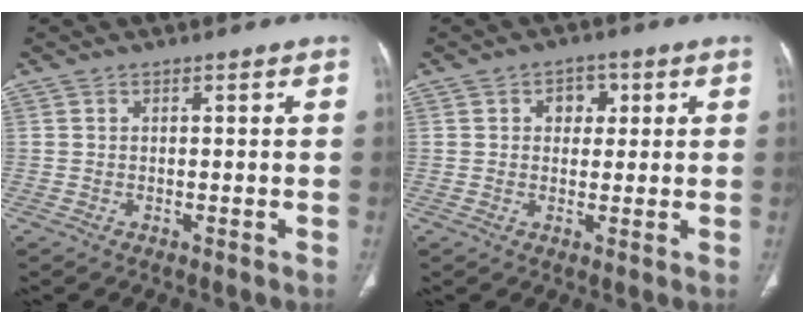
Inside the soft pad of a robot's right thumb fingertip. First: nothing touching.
{"total": 3.9, "force": [1.2, 3.1, 2.1], "torque": [-0.005, 0.001, 0.013]}